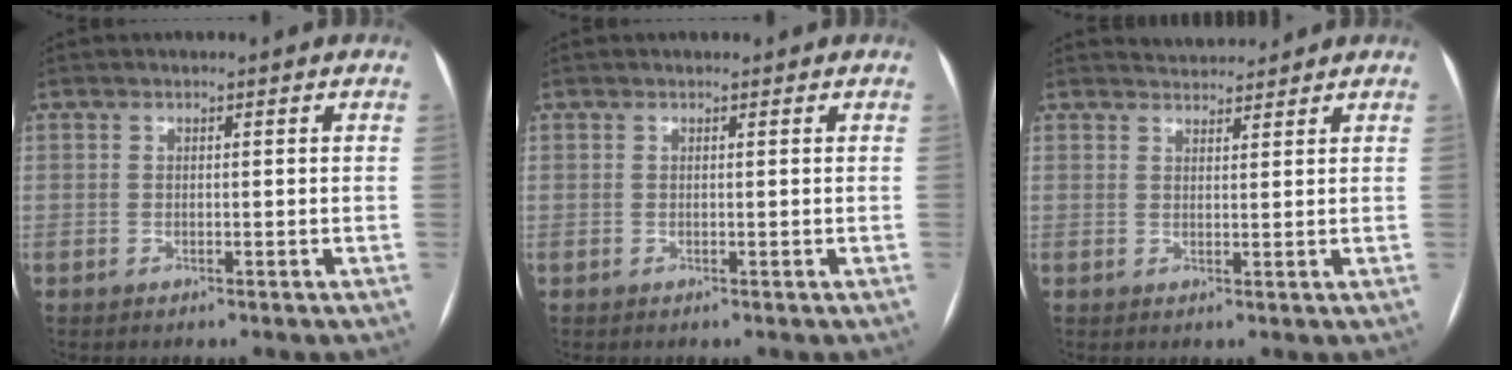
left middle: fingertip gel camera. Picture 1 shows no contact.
{"total": 0.6, "force": [0.5, 0.2, 0.1], "torque": [-0.009, 0.009, 0.011]}
{"total": 3.2, "force": [3.2, 0.4, 0.1], "torque": [-0.010, 0.014, 0.053]}